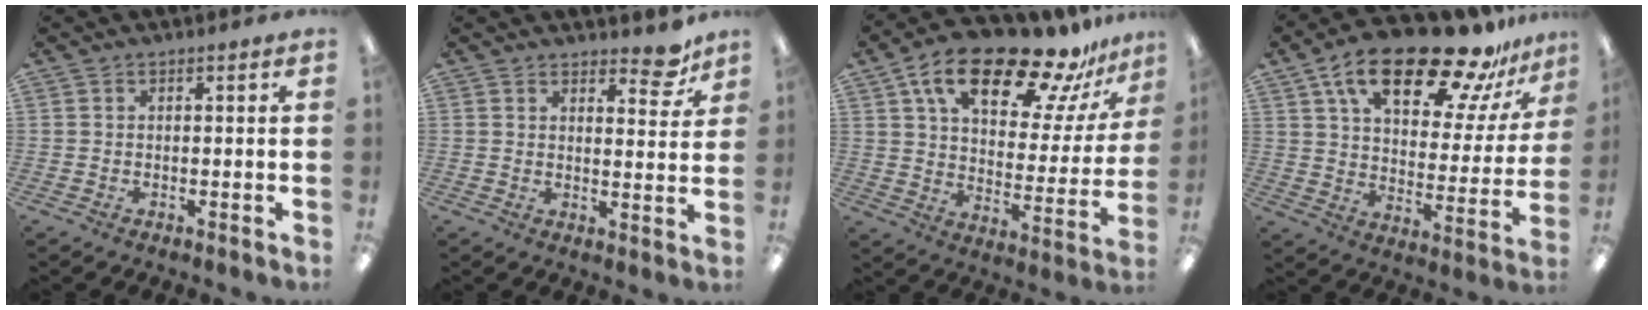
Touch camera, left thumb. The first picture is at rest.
{"total": 7.3, "force": [5.7, 3.0, 3.5], "torque": [-0.026, -0.035, 0.093]}
{"total": 22.9, "force": [15.8, 8.8, 14.0], "torque": [-0.231, -0.093, 0.266]}
{"total": 24.9, "force": [16.9, 9.4, 15.8], "torque": [-0.244, -0.102, 0.280]}